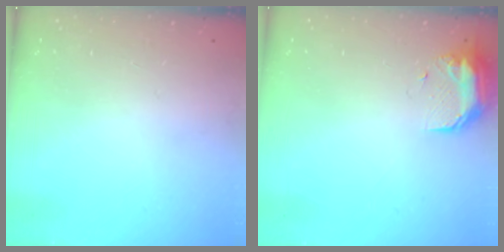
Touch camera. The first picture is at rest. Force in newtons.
{"total": 8.7, "press": 8.5, "slide": 1.4}